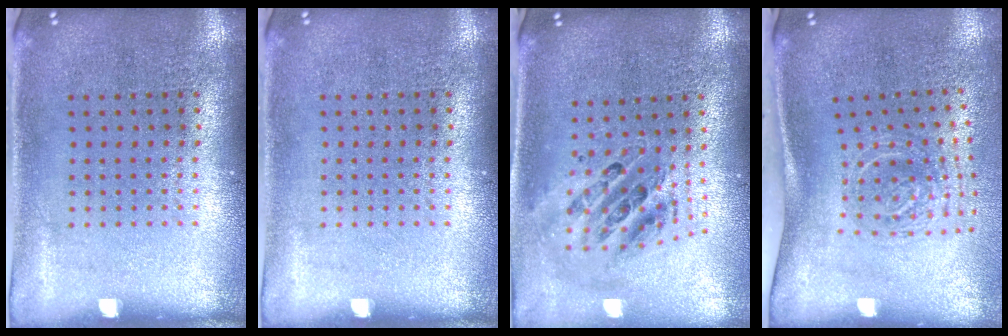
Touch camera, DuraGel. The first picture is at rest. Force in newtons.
{"total": 0.0}
{"total": 1.1, "press": 1.0, "slide": 0.4}
{"total": 1.9, "press": 1.4, "slide": 1.4}